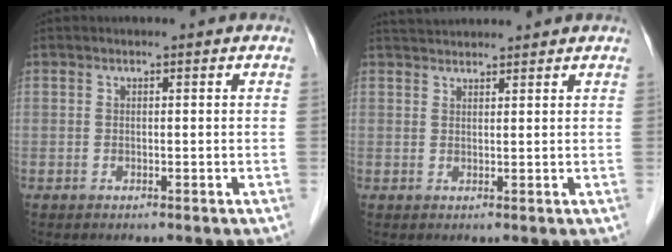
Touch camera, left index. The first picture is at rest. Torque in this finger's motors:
{"motor_torque": [0.09, 0.02, 0.09, 0.01]}